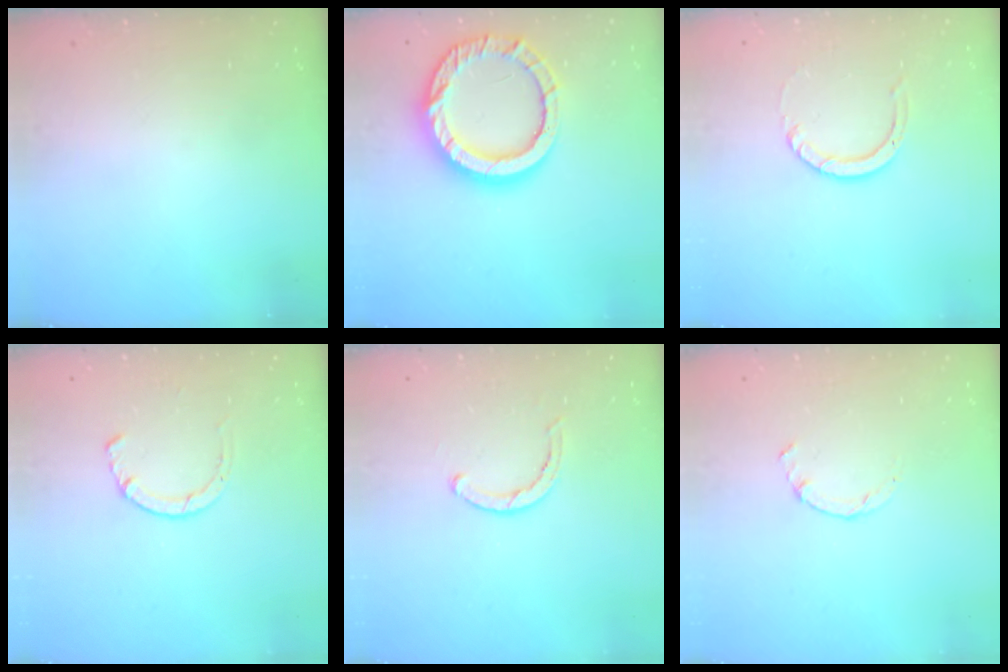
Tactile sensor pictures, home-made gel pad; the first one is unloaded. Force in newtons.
{"total": 16.8, "press": 16.7, "slide": 1.8}
{"total": 3.2, "press": 3.2, "slide": 0.3}
{"total": 1.2, "press": 1.2, "slide": 0.3}
{"total": 2.8, "press": 2.8, "slide": 0.2}
{"total": 0.9, "press": 0.9, "slide": 0.3}